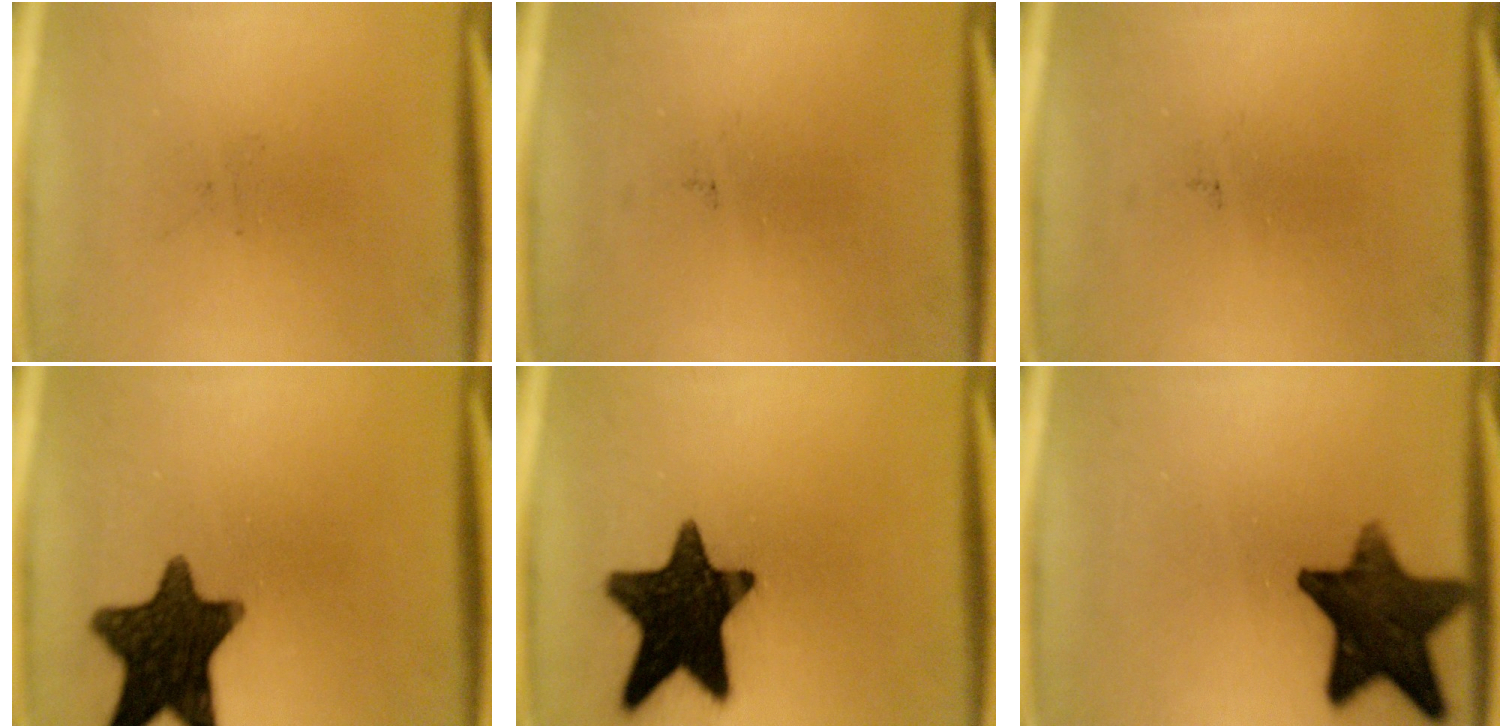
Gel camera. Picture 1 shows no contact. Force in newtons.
{"total": 0.0}
{"total": 0.0}
{"total": 14.1}
{"total": 17.0}
{"total": 14.0}